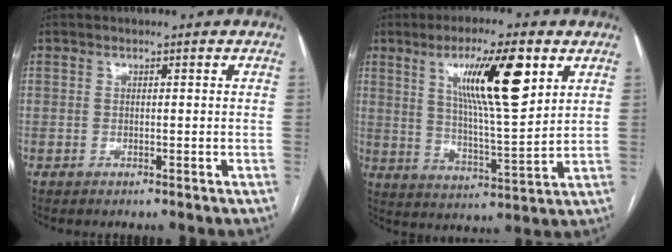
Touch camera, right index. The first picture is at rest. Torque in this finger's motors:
{"motor_torque": [1.33, 0.80, 0.84, 0.14]}